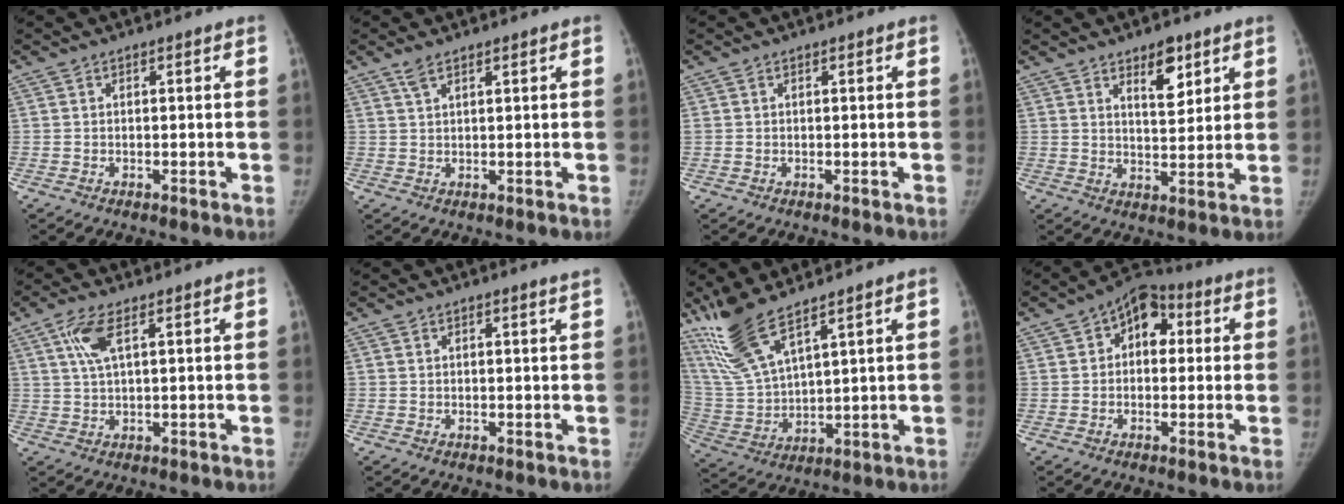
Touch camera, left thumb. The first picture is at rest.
{"total": 1.7, "force": [1.3, 0.6, 0.9], "torque": [-0.014, 0.004, 0.027]}
{"total": 0.5, "force": [-0.1, 0.5, 0.2], "torque": [-0.007, 0.000, -0.002]}
{"total": 6.4, "force": [3.8, 3.1, 4.2], "torque": [-0.035, -0.026, 0.059]}
{"total": 5.1, "force": [2.2, 1.6, 4.3], "torque": [-0.100, -0.001, 0.046]}
{"total": 0.6, "force": [0.6, -0.1, 0.3], "torque": [-0.005, -0.005, 0.007]}
{"total": 12.9, "force": [9.6, 3.1, 8.1], "torque": [-0.168, -0.044, 0.212]}
{"total": 8.6, "force": [1.9, 6.1, 5.8], "torque": [-0.043, 0.020, 0.016]}